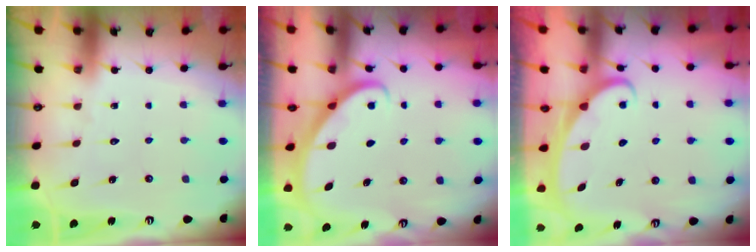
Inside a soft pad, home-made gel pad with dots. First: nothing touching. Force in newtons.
{"total": 2.9, "press": 2.9, "slide": 0.2}
{"total": 2.6, "press": 2.5, "slide": 0.3}